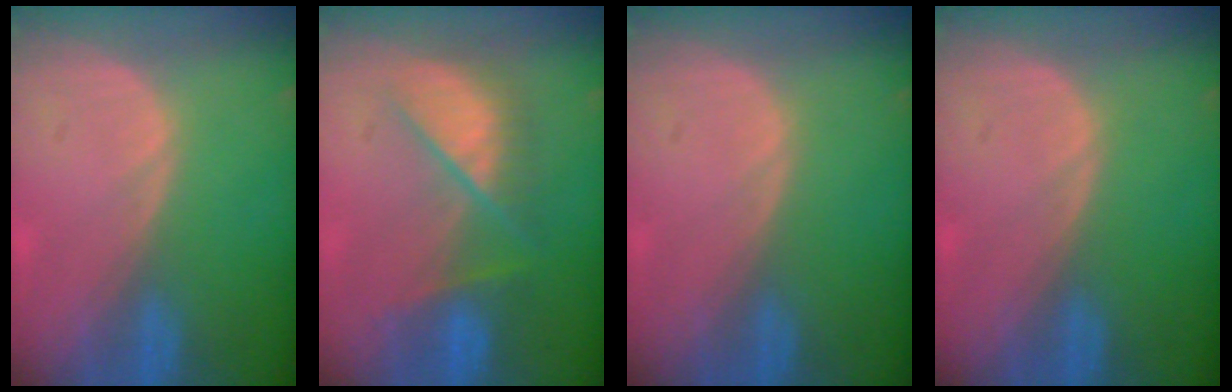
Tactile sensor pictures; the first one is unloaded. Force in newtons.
{"total": 7.2, "press": 7.2, "slide": 0.2}
{"total": 0.0}
{"total": 0.0}